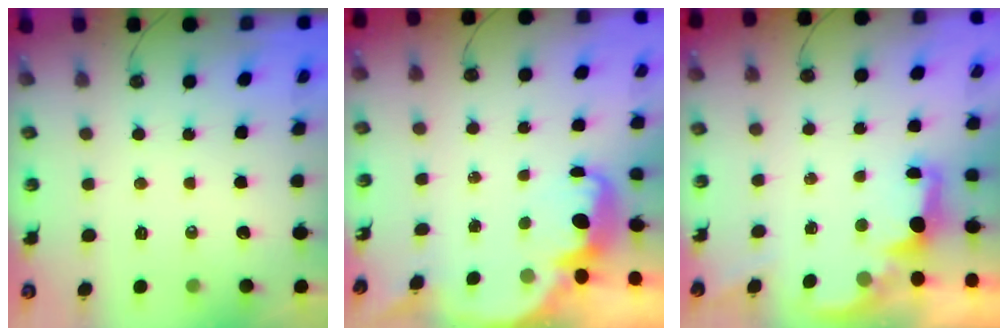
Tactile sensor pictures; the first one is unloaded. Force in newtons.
{"total": 2.8, "press": 2.7, "slide": 0.6}
{"total": 1.8, "press": 1.7, "slide": 0.7}